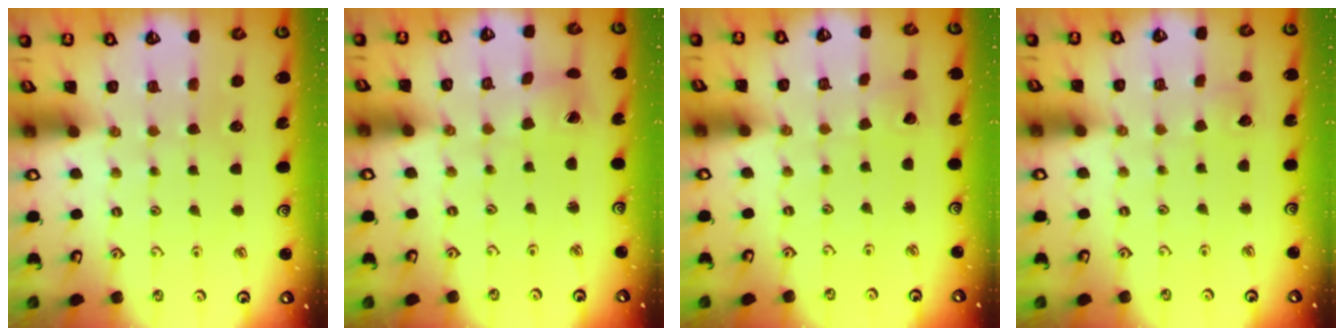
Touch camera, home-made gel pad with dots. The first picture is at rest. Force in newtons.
{"total": 3.0, "press": 3.0, "slide": 0.2}
{"total": 2.3, "press": 2.3, "slide": 0.1}
{"total": 2.8, "press": 2.8, "slide": 0.2}